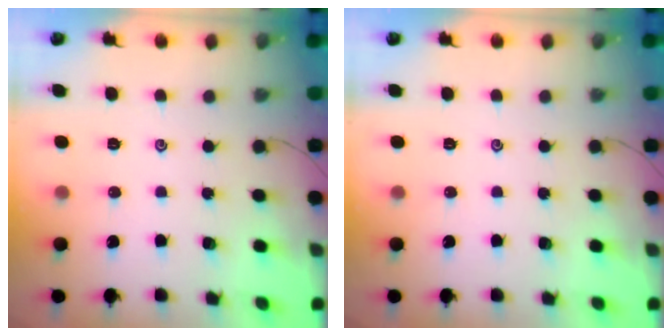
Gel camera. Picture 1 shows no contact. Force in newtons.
{"total": 0.0}